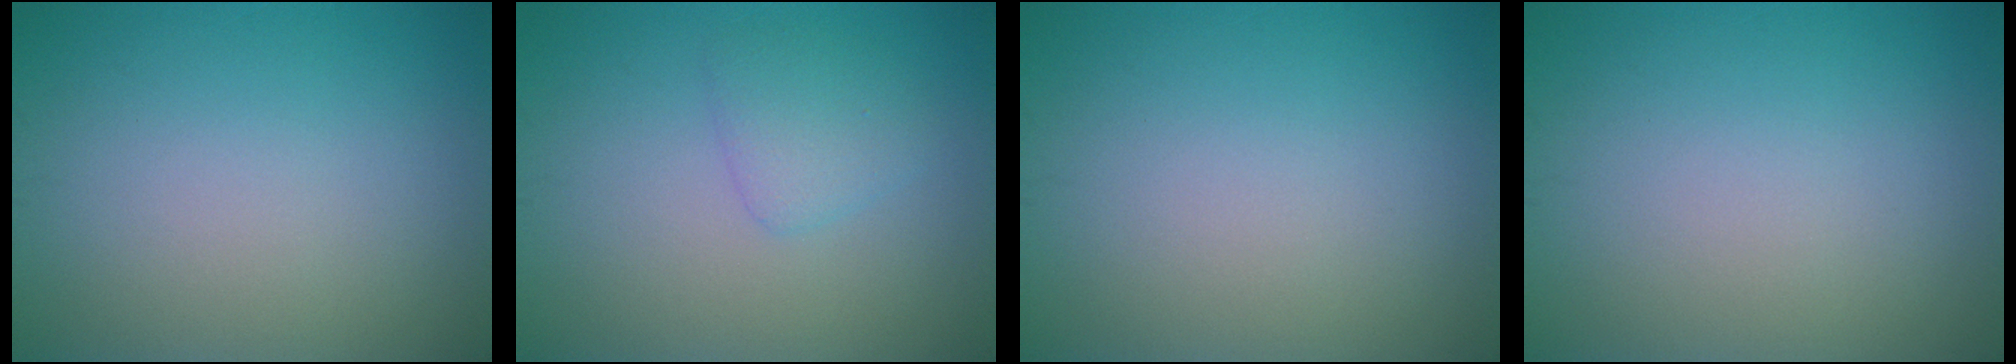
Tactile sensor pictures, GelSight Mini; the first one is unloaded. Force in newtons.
{"total": 1.9, "press": 1.9, "slide": 0.2}
{"total": 0.0}
{"total": 0.0}